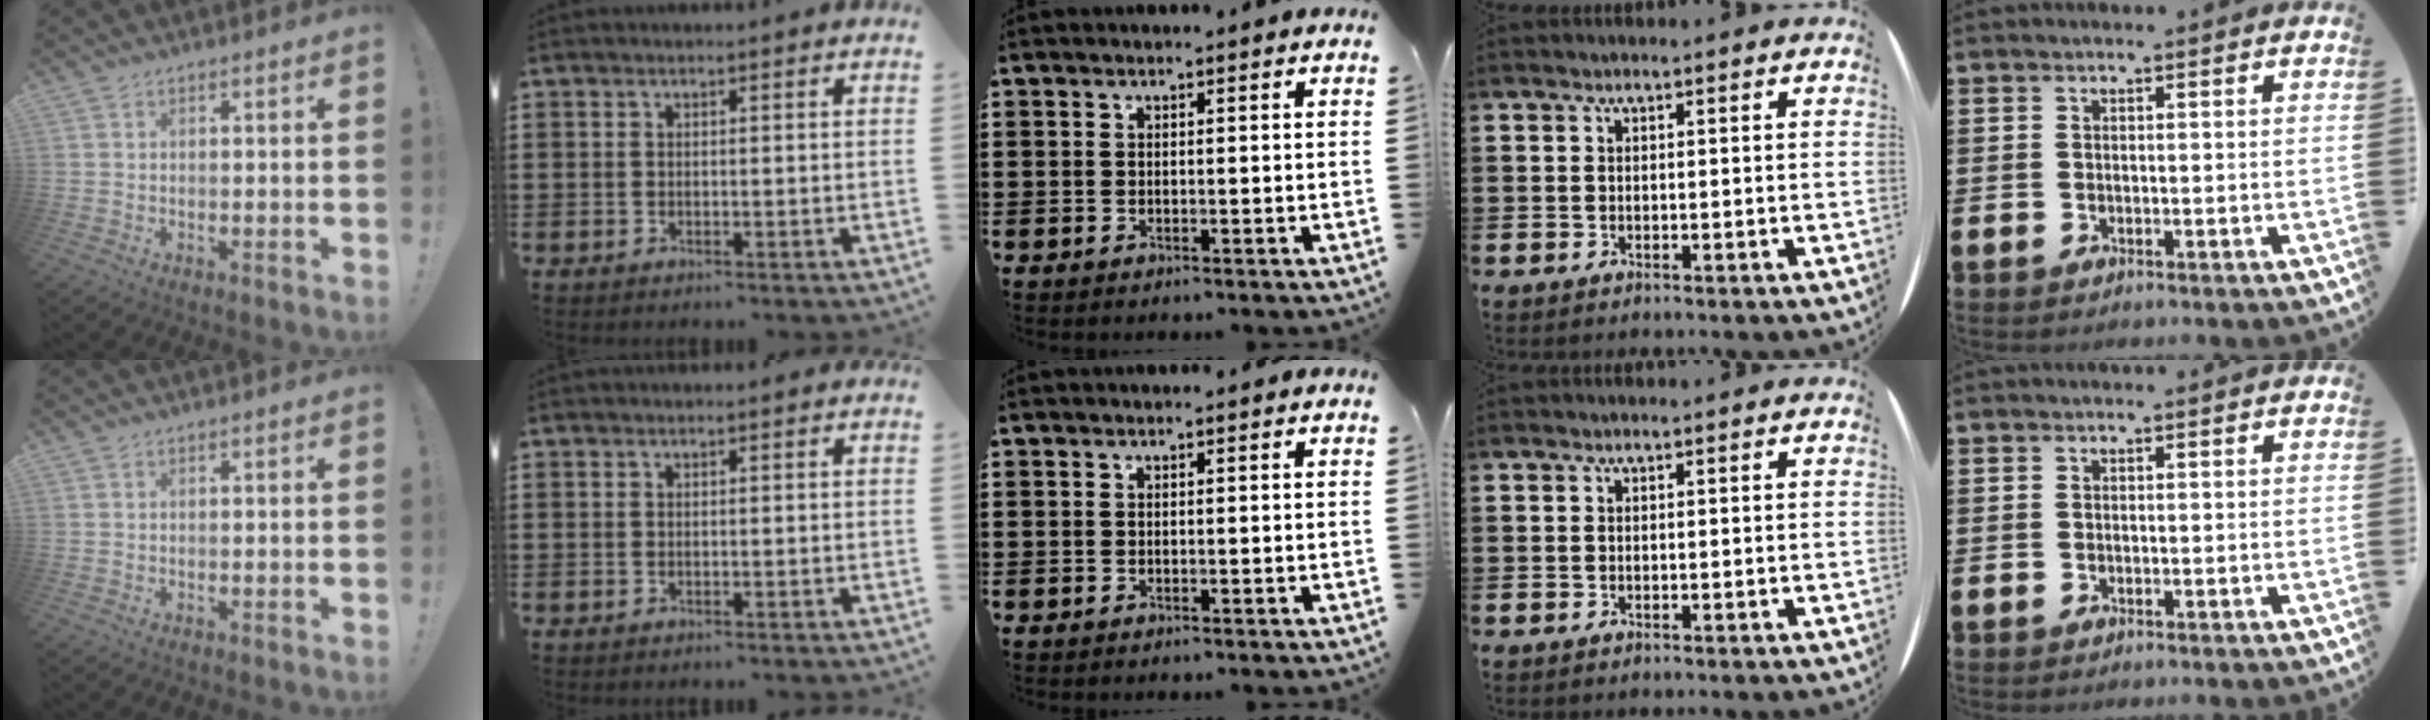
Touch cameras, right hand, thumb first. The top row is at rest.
{}